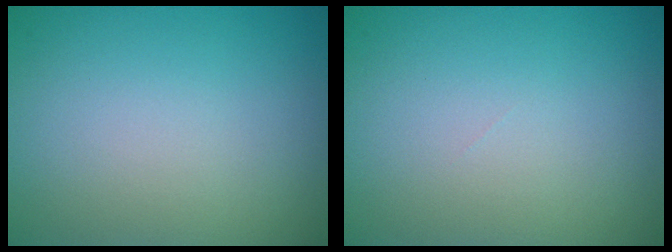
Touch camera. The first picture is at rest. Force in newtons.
{"total": 0.0}